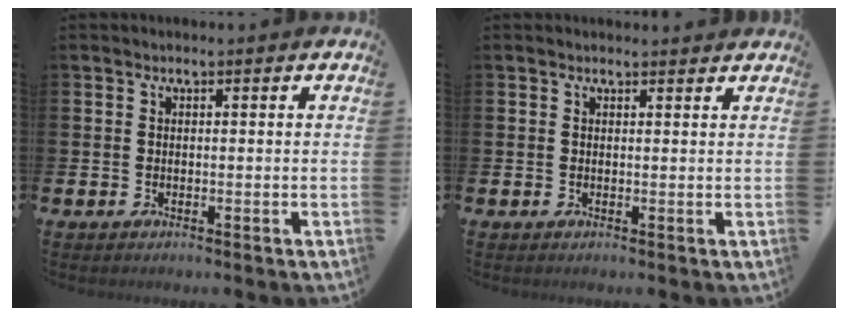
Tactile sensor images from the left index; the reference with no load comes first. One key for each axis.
{"total": 0.8, "fx": 0.8, "fy": 0.2, "fz": 0.1, "tx": 0.010, "ty": -0.003, "tz": 0.012}